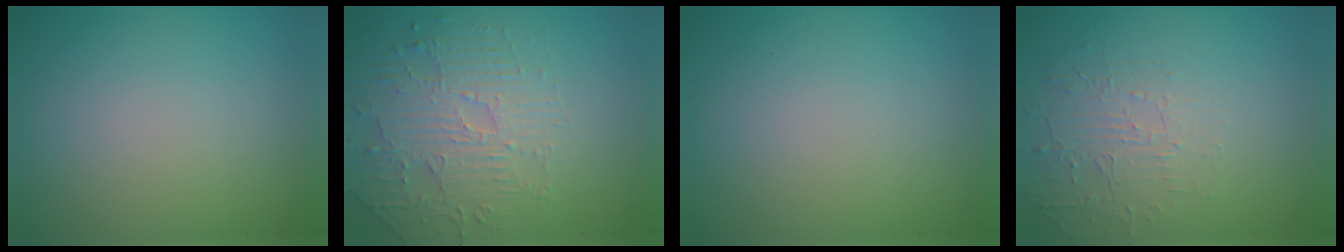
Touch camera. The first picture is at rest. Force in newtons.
{"total": 4.6, "press": 3.8, "slide": 2.6}
{"total": 0.0}
{"total": 1.9, "press": 0.8, "slide": 1.7}